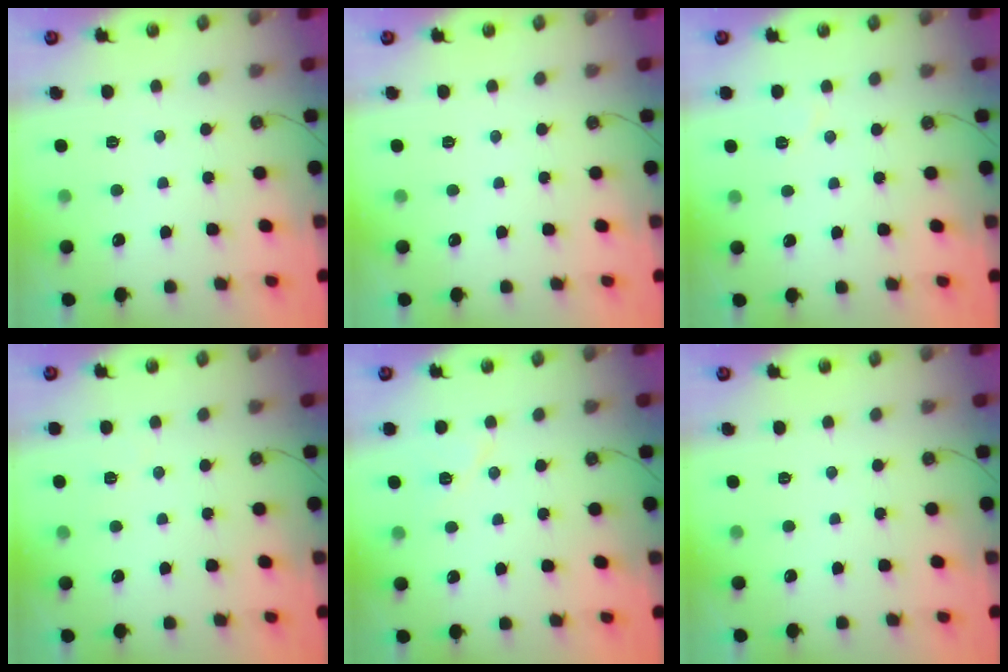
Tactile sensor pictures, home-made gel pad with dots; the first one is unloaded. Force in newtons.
{"total": 0.0}
{"total": 4.2, "press": 3.9, "slide": 1.7}
{"total": 2.1, "press": 2.1, "slide": 0.5}
{"total": 7.2, "press": 7.2, "slide": 0.6}
{"total": 0.0}